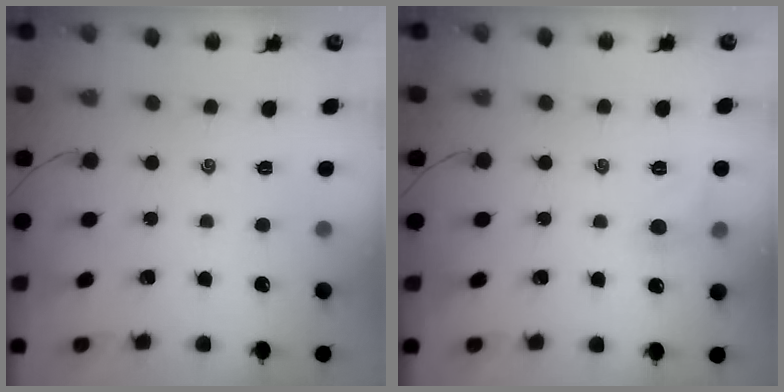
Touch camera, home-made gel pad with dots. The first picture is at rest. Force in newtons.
{"total": 6.2, "press": 6.0, "slide": 1.8}